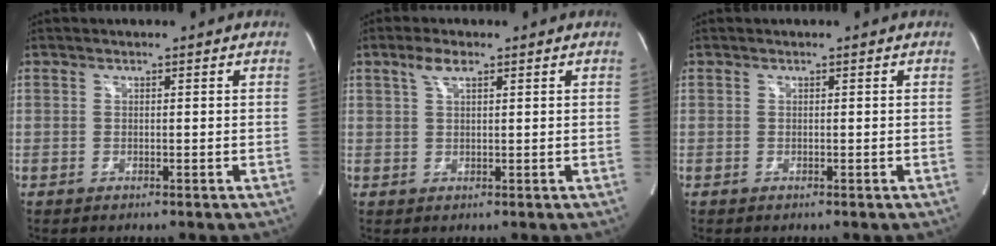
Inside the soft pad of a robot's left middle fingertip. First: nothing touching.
{"total": 2.8, "force": [1.7, 1.0, 2.0], "torque": [-0.047, 0.008, 0.038]}
{"total": 0.0}